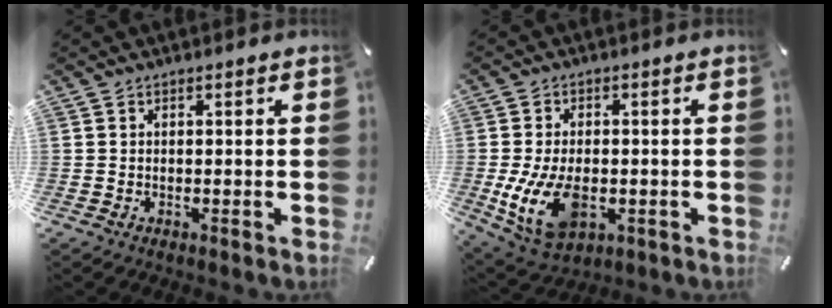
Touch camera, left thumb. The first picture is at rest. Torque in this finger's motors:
{"motor_torque": [1.03, 2.13, 0.61, -0.22, 0.45]}